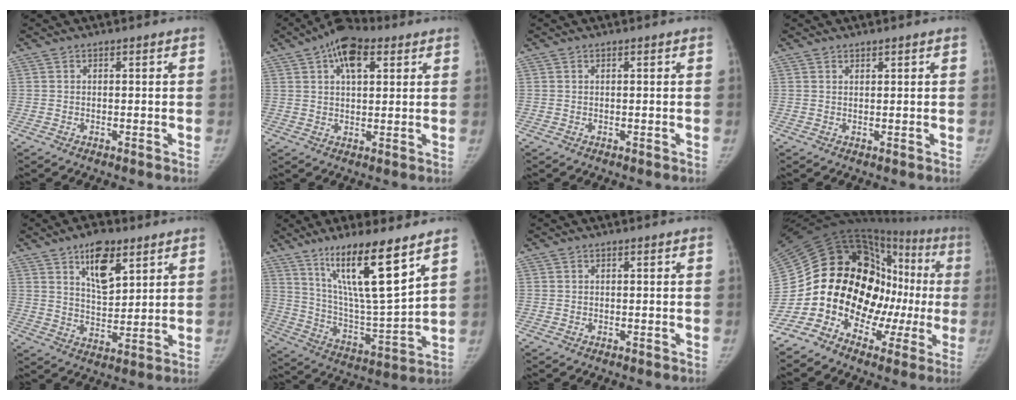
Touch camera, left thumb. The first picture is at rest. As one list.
[{"total": 9.7, "force": [4.4, 5.1, 6.9], "torque": [-0.092, 0.004, 0.065]}, {"total": 0.0}, {"total": 0.7, "force": [0.5, 0.3, 0.2], "torque": [-0.002, -0.004, 0.009]}, {"total": 10.1, "force": [5.5, 4.9, 7.0], "torque": [-0.087, -0.033, 0.094]}, {"total": 18.0, "force": [11.2, 2.4, 13.9], "torque": [-0.233, -0.070, 0.208]}, {"total": 0.0}, {"total": 27.3, "force": [-4.9, 17.8, 20.2], "torque": [-0.314, 0.110, -0.080]}]